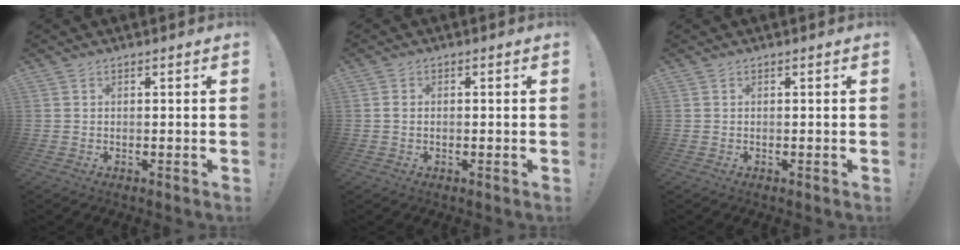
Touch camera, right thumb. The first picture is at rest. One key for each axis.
{"total": 1.0, "fx": -0.1, "fy": 0.7, "fz": 0.7, "tx": -0.013, "ty": 0.004, "tz": -0.002}
{"total": 0.0}